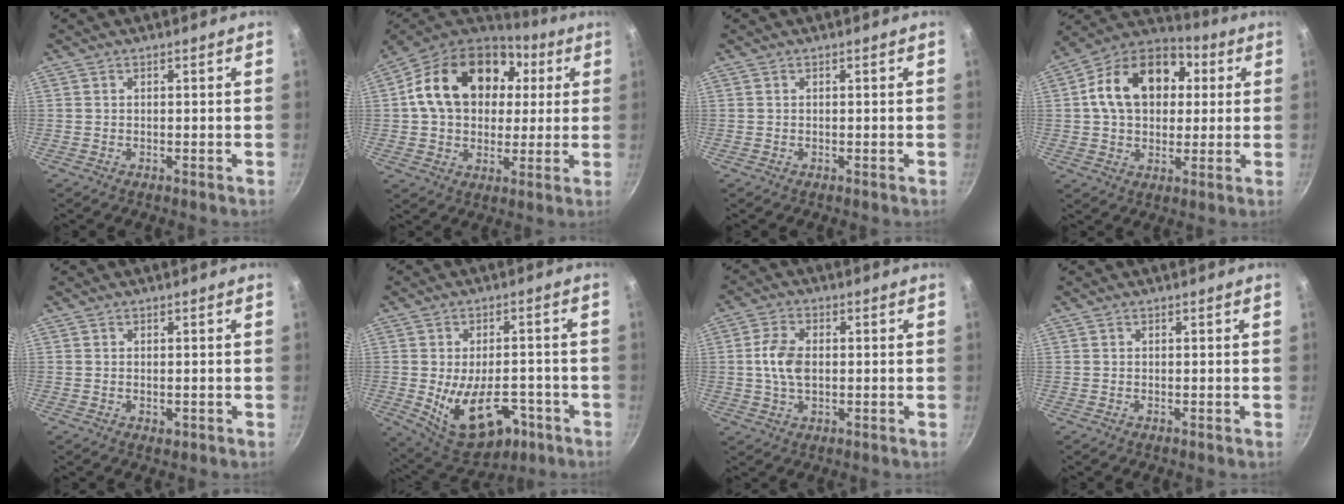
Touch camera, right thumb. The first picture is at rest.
{"total": 22.4, "force": [5.2, 16.3, 14.5], "torque": [-0.236, 0.022, 0.081]}
{"total": 0.0}
{"total": 18.8, "force": [3.6, 13.7, 12.5], "torque": [-0.186, 0.028, 0.044]}
{"total": 1.2, "force": [-0.3, 0.7, 0.9], "torque": [-0.012, -0.002, -0.003]}
{"total": 15.0, "force": [-4.9, 8.7, 11.2], "torque": [-0.141, 0.007, -0.054]}
{"total": 6.6, "force": [0.1, 4.1, 5.2], "torque": [-0.095, 0.009, 0.000]}
{"total": 0.0}